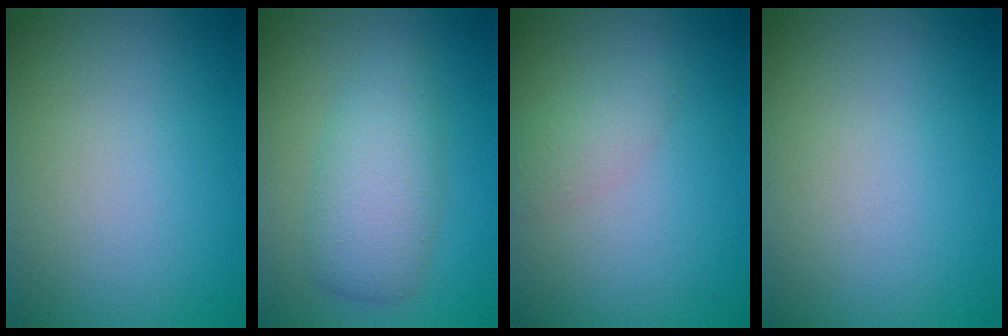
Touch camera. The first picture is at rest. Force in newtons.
{"total": 4.6, "press": 4.6, "slide": 0.1}
{"total": 1.8, "press": 1.8, "slide": 0.0}
{"total": 0.0}